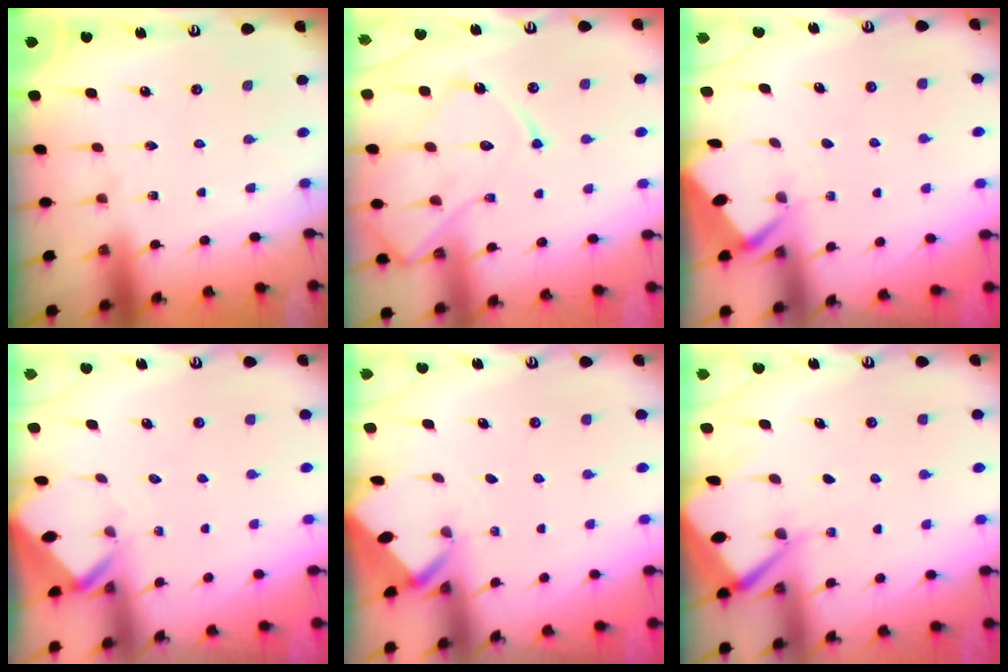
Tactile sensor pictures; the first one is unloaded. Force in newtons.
{"total": 14.3, "press": 14.3, "slide": 1.4}
{"total": 2.6, "press": 2.6, "slide": 0.4}
{"total": 2.4, "press": 2.4, "slide": 0.1}
{"total": 1.9, "press": 1.9, "slide": 0.1}
{"total": 5.5, "press": 5.5, "slide": 0.7}